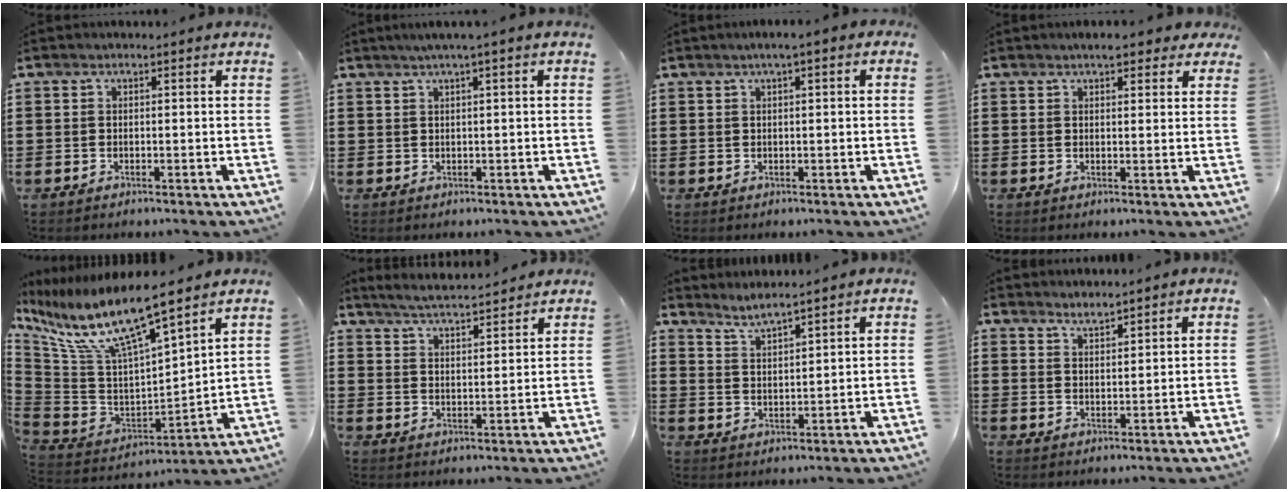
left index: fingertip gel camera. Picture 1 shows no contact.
{"total": 1.5, "force": [0.5, -0.3, 1.3], "torque": [-0.022, -0.003, 0.009]}
{"total": 1.3, "force": [0.2, 0.2, 1.3], "torque": [-0.023, -0.001, 0.003]}
{"total": 3.4, "force": [2.7, 1.0, 1.9], "torque": [-0.035, 0.003, 0.047]}
{"total": 11.6, "force": [8.1, 1.7, 8.2], "torque": [-0.193, -0.059, 0.136]}
{"total": 4.2, "force": [4.1, -0.2, 0.9], "torque": [-0.033, -0.021, 0.071]}
{"total": 3.2, "force": [3.1, -0.6, 0.6], "torque": [-0.022, -0.013, 0.056]}
{"total": 2.3, "force": [2.3, 0.0, -0.1], "torque": [-0.004, -0.005, 0.045]}